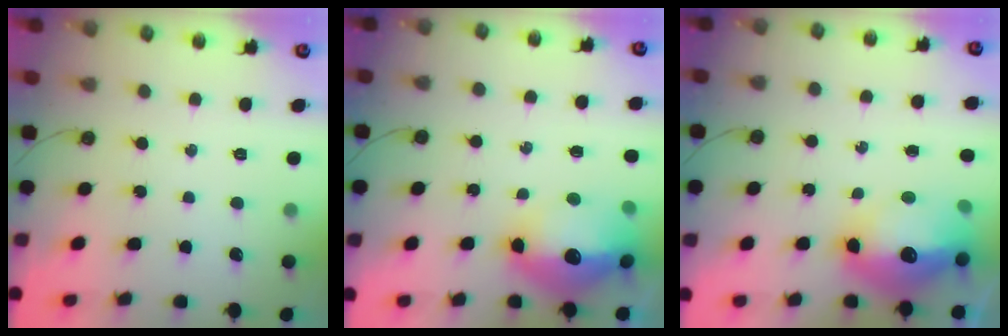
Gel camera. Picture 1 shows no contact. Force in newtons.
{"total": 21.4, "press": 17.2, "slide": 12.7}
{"total": 16.1, "press": 16.1, "slide": 1.5}